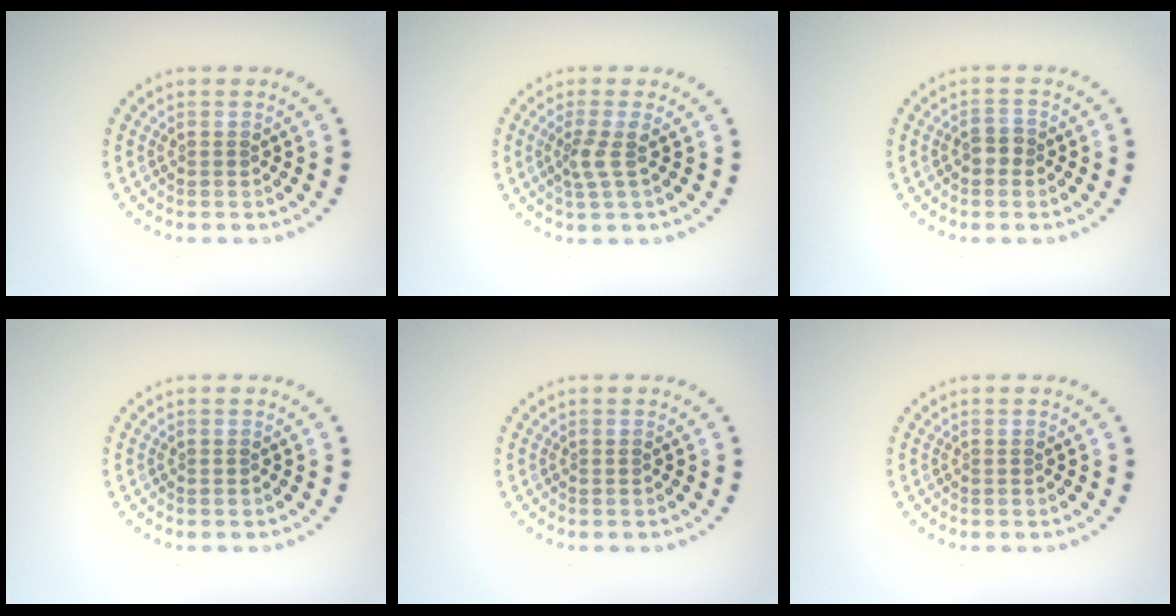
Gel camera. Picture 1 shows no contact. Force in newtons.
{"total": 2.0, "press": 1.5, "slide": 1.3}
{"total": 1.3, "press": 1.2, "slide": 0.5}
{"total": 0.0}
{"total": 0.0}
{"total": 0.0}